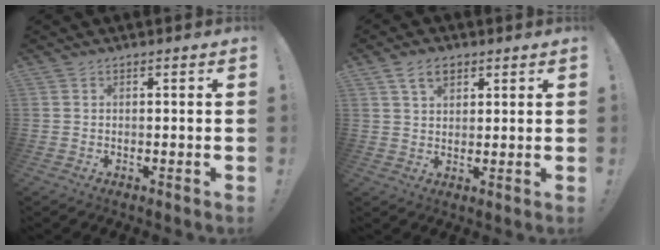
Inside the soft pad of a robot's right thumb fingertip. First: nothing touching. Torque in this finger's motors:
{"motor_torque": [0.43, 1.23, 0.01, 0.12, -0.02]}